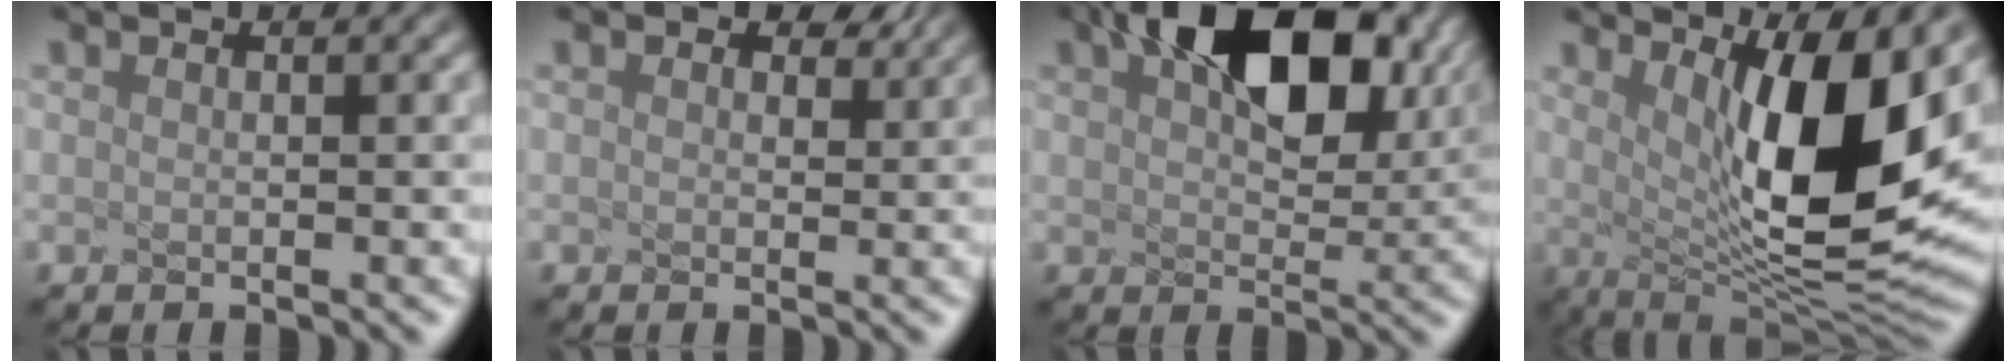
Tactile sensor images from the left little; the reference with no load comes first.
{"total": 0.8, "force": [0.8, -0.3, -0.1], "torque": [-0.024, -0.015, 0.035]}
{"total": 9.6, "force": [3.8, 5.1, 7.2], "torque": [-0.146, 0.000, 0.111]}
{"total": 10.3, "force": [1.6, 2.6, 9.8], "torque": [-0.168, -0.027, 0.074]}